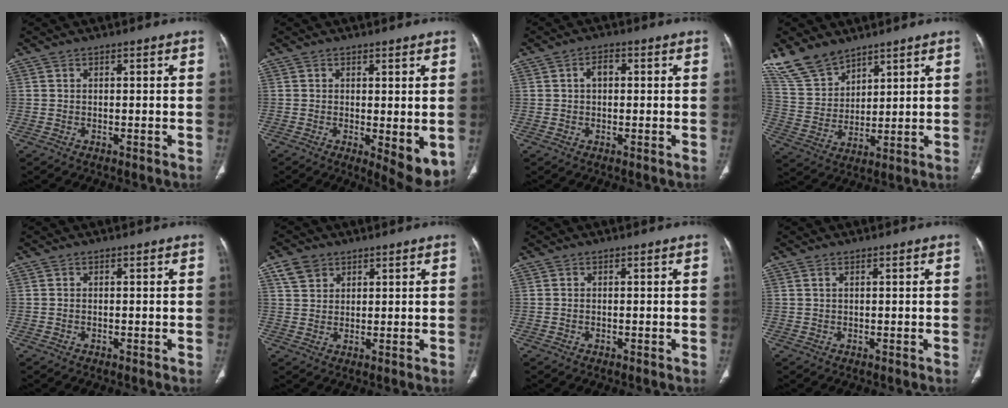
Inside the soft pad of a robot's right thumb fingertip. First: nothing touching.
{"total": 6.9, "force": [-0.9, 2.5, 6.3], "torque": [-0.081, -0.020, -0.007]}
{"total": 2.6, "force": [0.3, 1.7, 1.9], "torque": [-0.028, 0.012, 0.002]}
{"total": 9.7, "force": [7.8, 4.9, 3.0], "torque": [-0.050, -0.034, 0.171]}
{"total": 0.0}
{"total": 4.6, "force": [2.6, 3.4, 1.7], "torque": [-0.021, -0.006, 0.053]}
{"total": 0.0}
{"total": 0.6, "force": [0.3, 0.2, 0.5], "torque": [-0.013, 0.005, 0.007]}